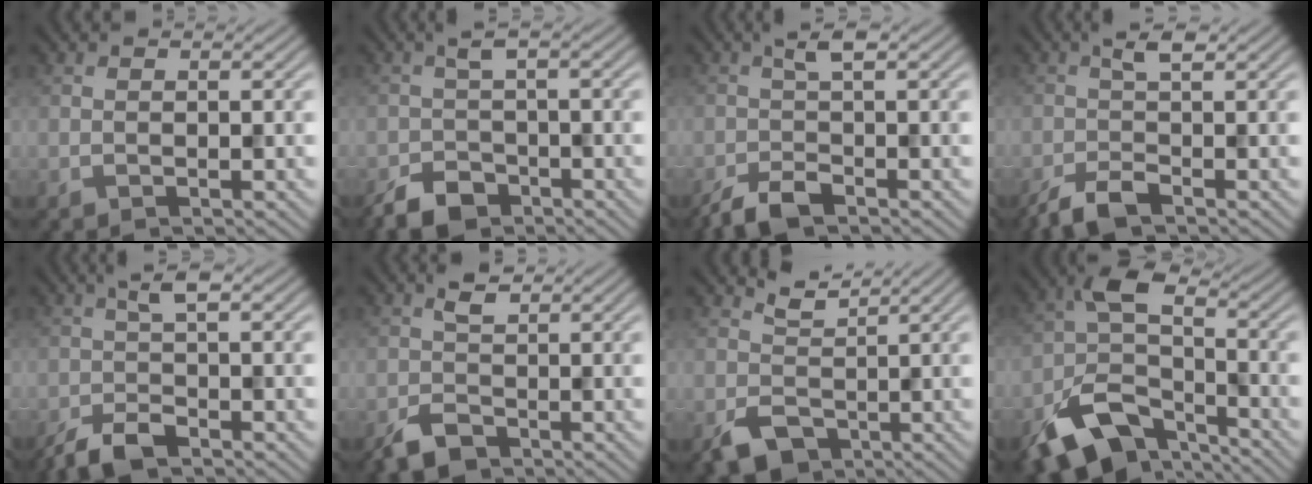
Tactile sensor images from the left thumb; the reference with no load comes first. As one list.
[{"total": 4.5, "force": [-2.9, 2.3, 2.6], "torque": [-0.053, -0.007, -0.056]}, {"total": 4.0, "force": [-2.1, 1.1, 3.2], "torque": [-0.064, -0.002, -0.050]}, {"total": 3.8, "force": [-1.9, 0.9, 3.1], "torque": [-0.063, 0.000, -0.045]}, {"total": 4.3, "force": [-2.4, 1.2, 3.4], "torque": [-0.068, -0.002, -0.055]}, {"total": 3.8, "force": [-1.6, 2.4, 2.5], "torque": [-0.051, -0.001, -0.038]}, {"total": 3.6, "force": [0.3, 2.8, 2.2], "torque": [-0.046, -0.013, 0.011]}, {"total": 12.8, "force": [-7.6, 6.4, 7.9], "torque": [-0.158, -0.023, -0.150]}]